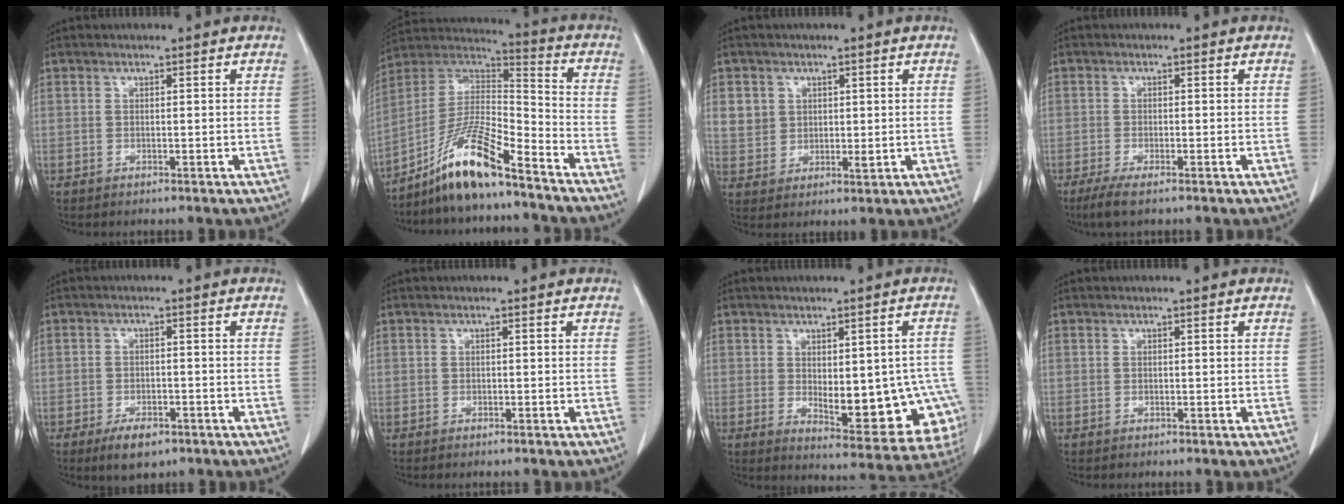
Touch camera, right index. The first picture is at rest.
{"total": 13.2, "force": [-9.7, 1.3, 9.0], "torque": [-0.178, 0.008, -0.178]}
{"total": 5.1, "force": [1.9, 4.6, 1.4], "torque": [-0.022, -0.002, 0.041]}
{"total": 3.5, "force": [-2.4, 0.5, 2.5], "torque": [-0.049, -0.010, -0.044]}
{"total": 4.7, "force": [-3.0, 2.0, 3.0], "torque": [-0.053, -0.003, -0.043]}
{"total": 0.0}
{"total": 14.8, "force": [-2.8, 6.3, 13.1], "torque": [-0.118, 0.005, -0.016]}
{"total": 0.0}